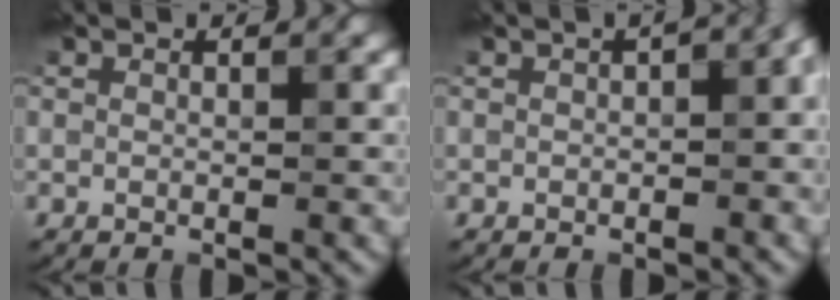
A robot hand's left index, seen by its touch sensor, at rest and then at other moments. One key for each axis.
{"total": 4.2, "fx": 0.2, "fy": 2.2, "fz": 3.6, "tx": -0.017, "ty": 0.012, "tz": 0.002}